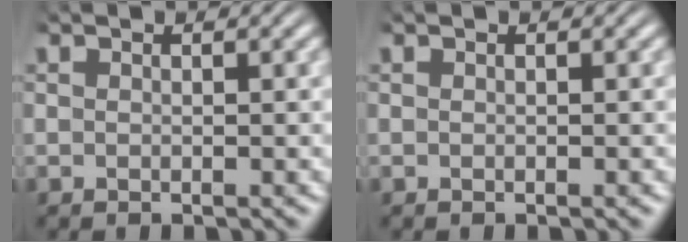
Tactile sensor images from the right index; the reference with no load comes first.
{"total": 0.0}